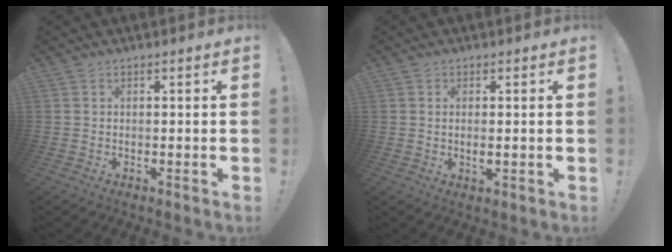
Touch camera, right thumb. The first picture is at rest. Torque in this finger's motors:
{"motor_torque": [-0.25, 0.18, 0.04, -0.01, 0.03]}